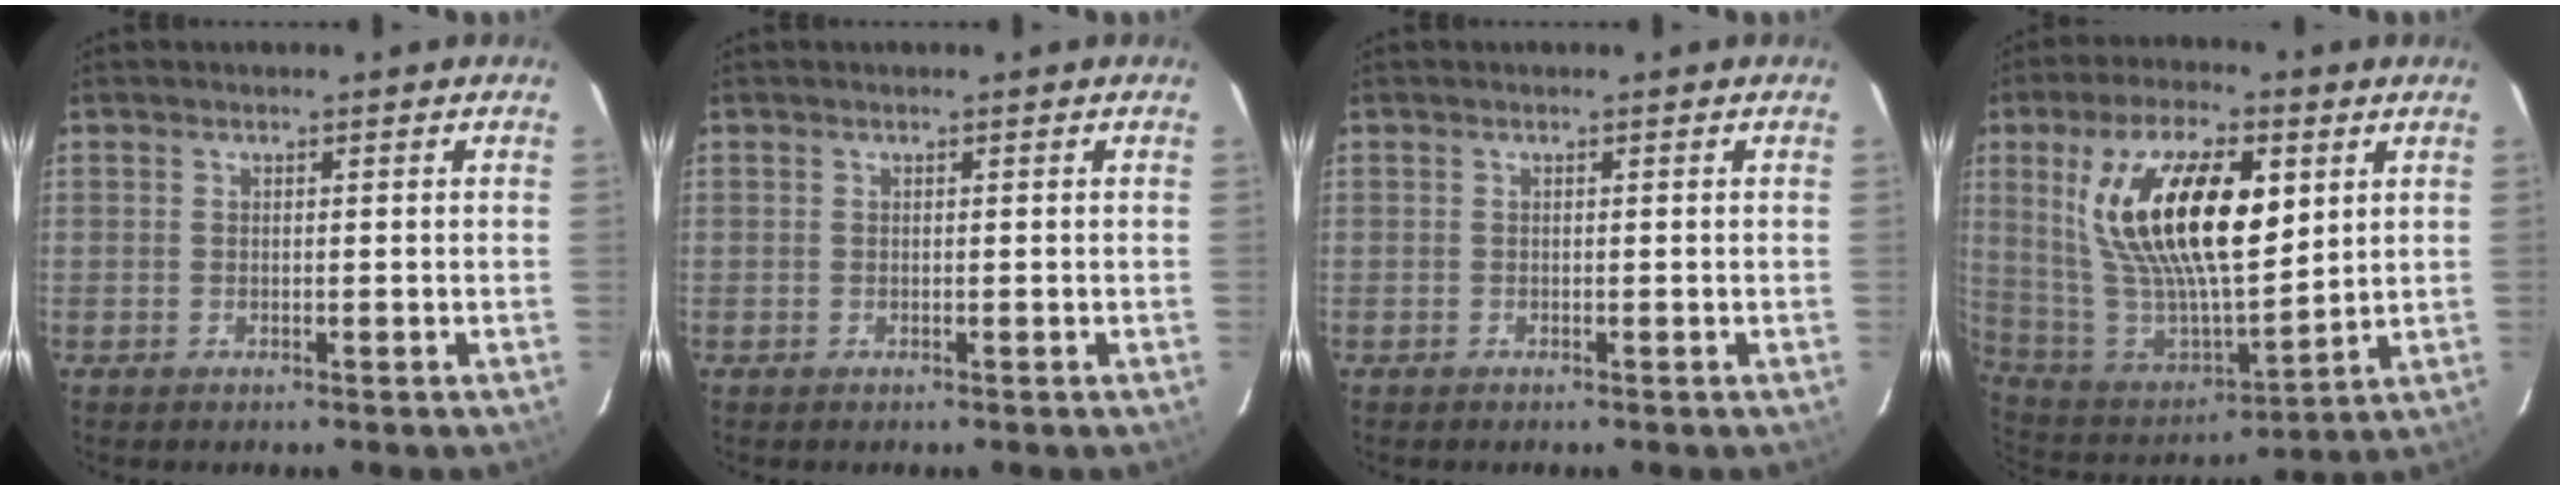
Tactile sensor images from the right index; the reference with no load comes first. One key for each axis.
{"total": 0.0}
{"total": 0.0}
{"total": 22.7, "fx": 7.4, "fy": 9.0, "fz": 19.4, "tx": -0.364, "ty": 0.007, "tz": 0.149}